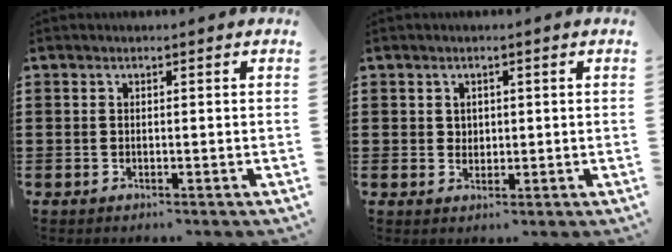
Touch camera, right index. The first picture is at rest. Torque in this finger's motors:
{"motor_torque": [-0.93, 0.95, -0.03, -0.01]}